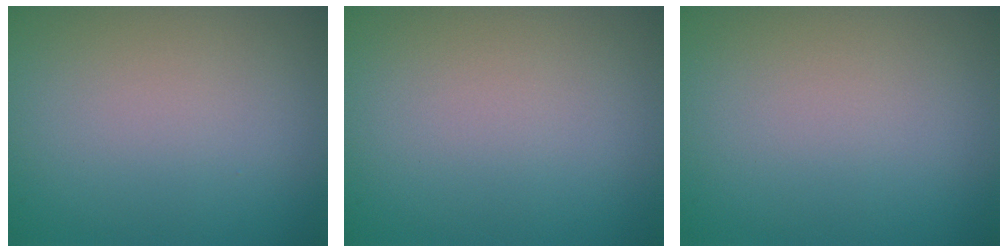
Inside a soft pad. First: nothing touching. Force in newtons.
{"total": 0.0}
{"total": 0.0}